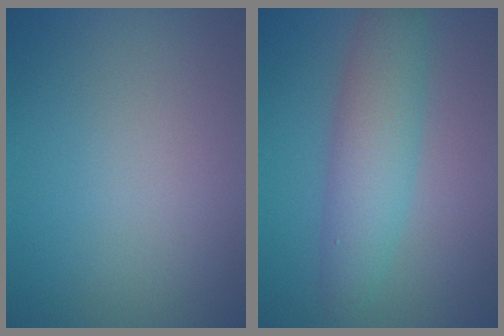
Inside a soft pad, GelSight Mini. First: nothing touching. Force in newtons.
{"total": 4.6, "press": 4.6, "slide": 0.1}